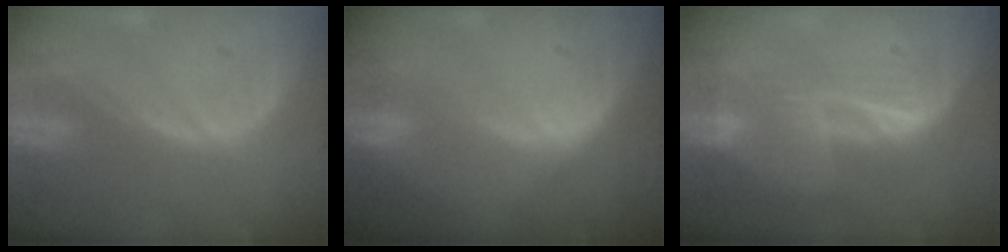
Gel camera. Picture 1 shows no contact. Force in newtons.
{"total": 0.9, "press": 0.9, "slide": 0.1}
{"total": 6.9, "press": 5.6, "slide": 4.0}